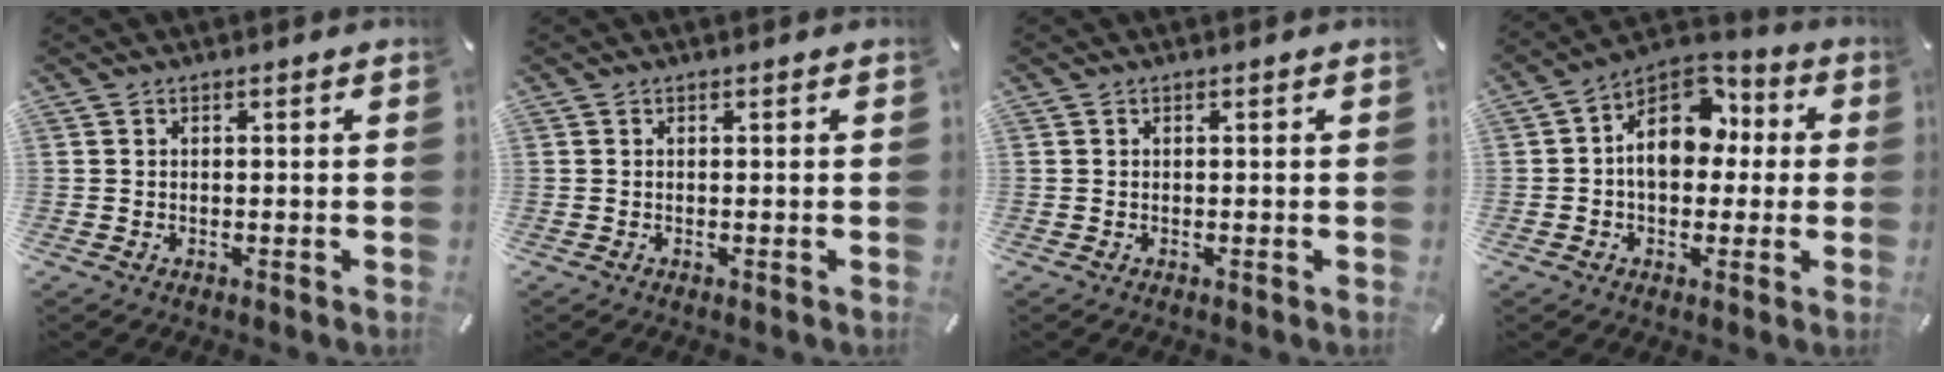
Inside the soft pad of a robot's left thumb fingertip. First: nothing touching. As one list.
[{"total": 0.0}, {"total": 0.0}, {"total": 13.5, "force": [1.5, 10.0, 8.9], "torque": [-0.135, -0.006, 0.024]}]